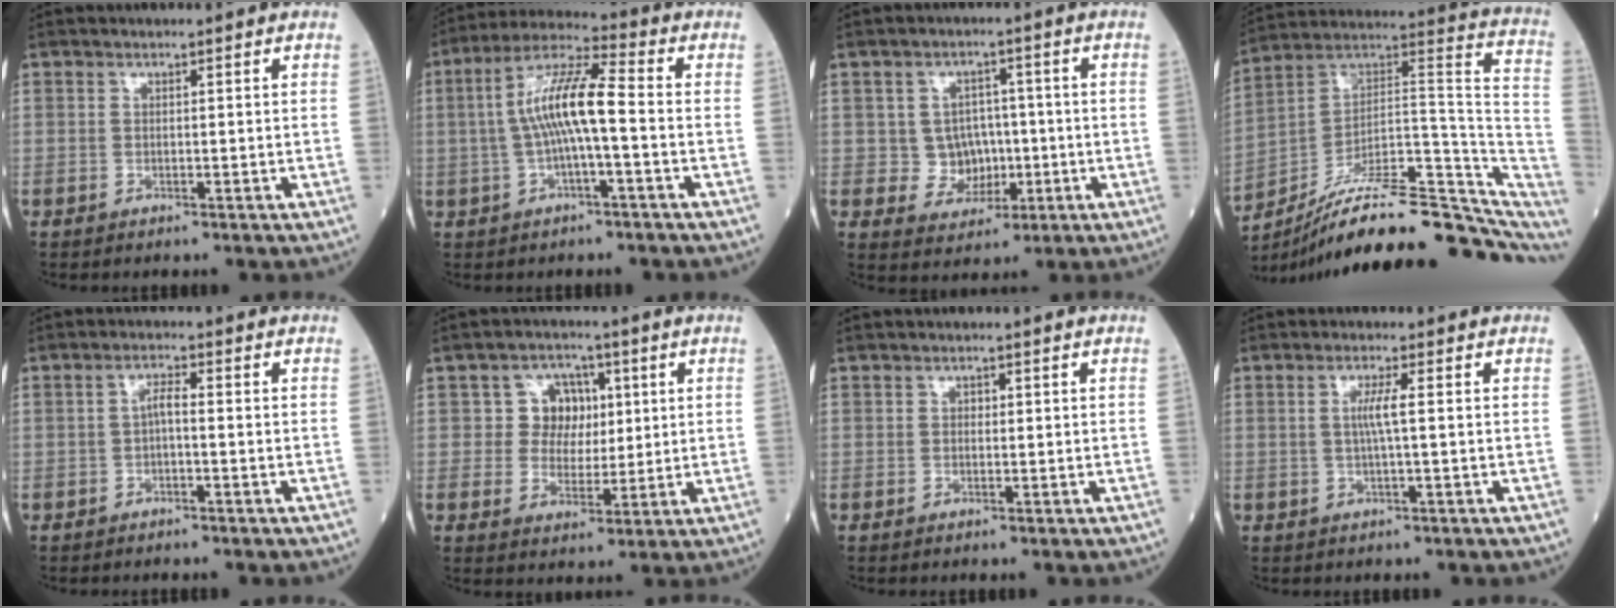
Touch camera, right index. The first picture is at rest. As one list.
[{"total": 9.8, "force": [-0.5, 1.4, 9.7], "torque": [-0.188, 0.024, -0.015]}, {"total": 5.6, "force": [-0.2, 5.2, 1.9], "torque": [-0.020, 0.012, 0.004]}, {"total": 25.8, "force": [-18.4, 6.6, 16.9], "torque": [-0.196, 0.046, -0.279]}, {"total": 2.1, "force": [-0.4, 0.5, 2.0], "torque": [-0.035, 0.005, -0.008]}, {"total": 6.0, "force": [1.4, 5.4, 2.2], "torque": [-0.027, 0.018, 0.028]}, {"total": 0.6, "force": [0.1, 0.5, 0.4], "torque": [-0.006, 0.001, 0.001]}, {"total": 2.7, "force": [0.2, -0.4, 2.7], "torque": [-0.054, -0.001, 0.001]}]